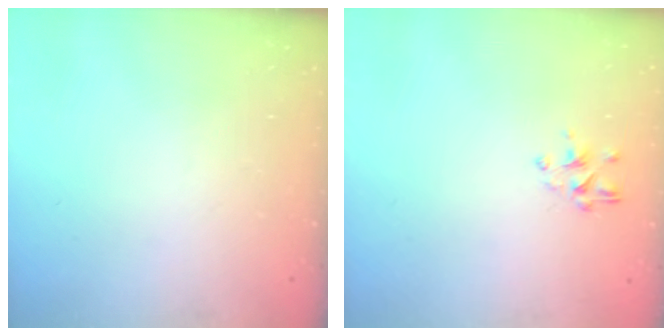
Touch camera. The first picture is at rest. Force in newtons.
{"total": 2.4, "press": 2.2, "slide": 1.0}